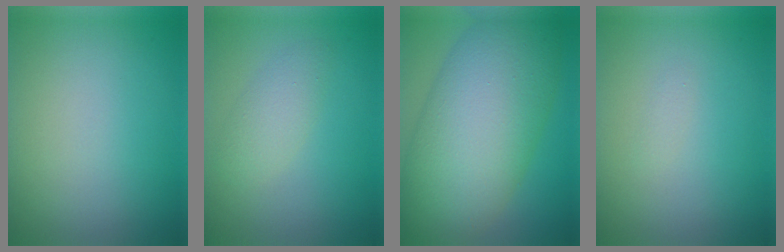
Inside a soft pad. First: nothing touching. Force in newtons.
{"total": 2.3, "press": 2.3, "slide": 0.1}
{"total": 13.0, "press": 13.0, "slide": 0.2}
{"total": 0.5, "press": 0.5, "slide": 0.0}